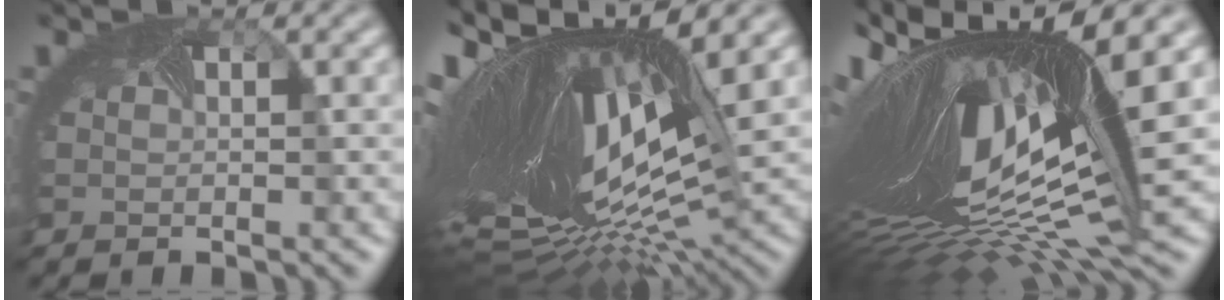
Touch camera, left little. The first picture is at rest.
{"total": 18.4, "force": [3.5, 6.8, 16.7], "torque": [-0.304, -0.010, 0.077]}
{"total": 18.6, "force": [3.6, 7.0, 16.8], "torque": [-0.327, -0.013, 0.070]}